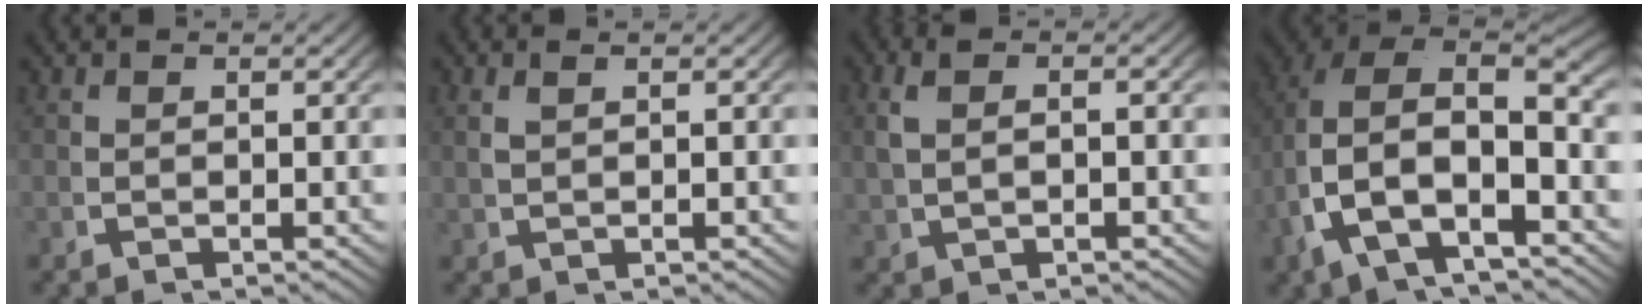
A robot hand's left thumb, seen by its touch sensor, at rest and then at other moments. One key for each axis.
{"total": 1.0, "fx": 0.6, "fy": -0.2, "fz": 0.8, "tx": -0.018, "ty": 0.007, "tz": 0.018}
{"total": 2.6, "fx": 0.6, "fy": 1.1, "fz": 2.3, "tx": -0.049, "ty": 0.009, "tz": 0.015}
{"total": 12.6, "fx": 0.1, "fy": 8.7, "fz": 9.2, "tx": -0.191, "ty": -0.030, "tz": 0.008}